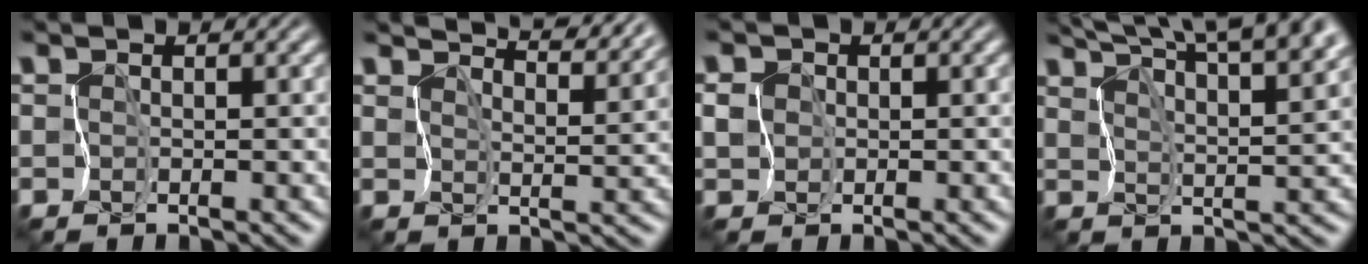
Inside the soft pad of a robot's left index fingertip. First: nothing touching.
{"total": 8.0, "force": [7.0, 1.7, 3.4], "torque": [-0.047, 0.005, 0.083]}
{"total": 1.5, "force": [-0.2, 1.4, 0.1], "torque": [-0.006, 0.002, -0.003]}
{"total": 12.5, "force": [9.6, 3.6, 7.2], "torque": [-0.106, 0.033, 0.114]}